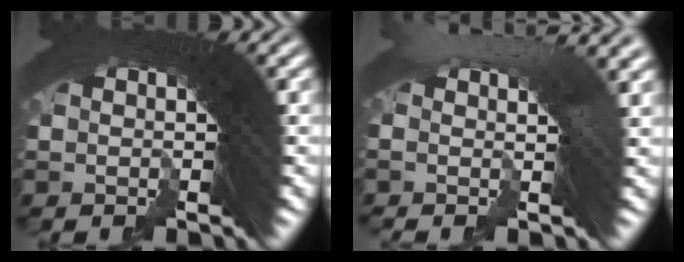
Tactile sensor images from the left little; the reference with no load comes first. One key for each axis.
{"total": 3.2, "fx": 1.6, "fy": 0.4, "fz": 2.7, "tx": -0.019, "ty": 0.023, "tz": 0.014}